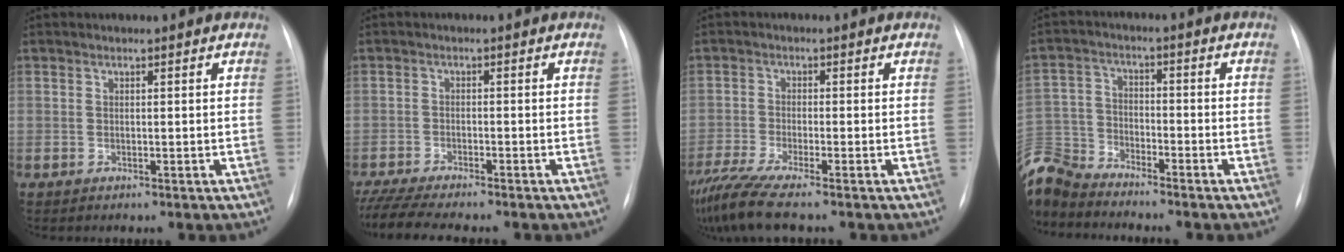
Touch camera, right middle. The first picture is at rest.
{"total": 10.2, "force": [-8.9, 1.0, 4.9], "torque": [-0.078, -0.016, -0.141]}
{"total": 8.4, "force": [-6.9, -0.2, 4.8], "torque": [-0.093, -0.023, -0.123]}
{"total": 10.4, "force": [-10.0, 2.1, 1.6], "torque": [-0.047, 0.009, -0.202]}